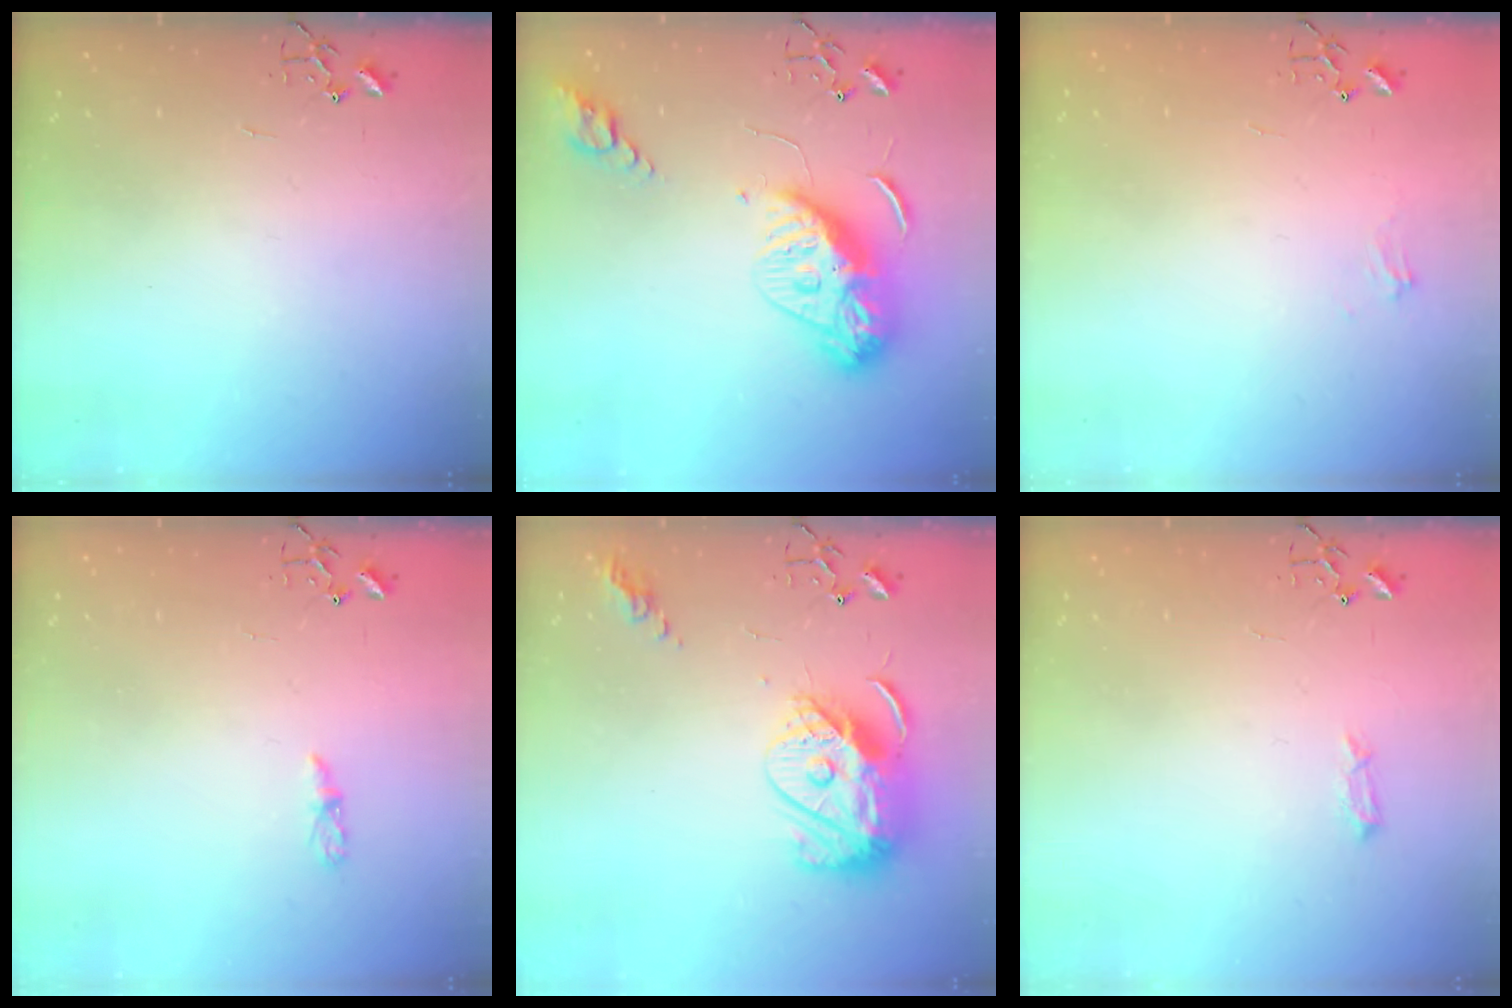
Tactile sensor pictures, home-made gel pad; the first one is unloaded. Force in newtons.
{"total": 12.9, "press": 12.9, "slide": 1.2}
{"total": 6.1, "press": 6.1, "slide": 0.7}
{"total": 3.2, "press": 3.2, "slide": 0.4}
{"total": 15.1, "press": 15.0, "slide": 1.1}
{"total": 4.0, "press": 4.0, "slide": 0.6}